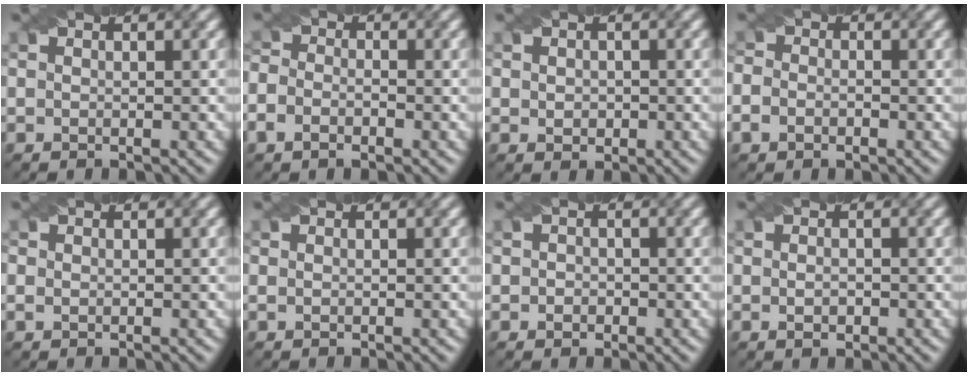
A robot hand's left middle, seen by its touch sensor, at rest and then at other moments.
{"total": 2.7, "force": [-1.2, 1.8, 1.5], "torque": [-0.025, -0.001, -0.031]}
{"total": 1.1, "force": [0.1, 0.9, 0.7], "torque": [-0.009, 0.000, 0.003]}
{"total": 2.1, "force": [-0.8, 1.7, 1.0], "torque": [-0.011, -0.001, -0.018]}
{"total": 1.1, "force": [0.0, 0.9, 0.5], "torque": [-0.009, -0.001, 0.002]}
{"total": 0.7, "force": [0.0, 0.6, 0.4], "torque": [-0.009, -0.001, 0.000]}
{"total": 1.0, "force": [-0.2, 0.9, 0.4], "torque": [0.001, -0.001, -0.010]}
{"total": 1.0, "force": [-0.3, 0.5, 0.8], "torque": [-0.017, 0.002, -0.004]}